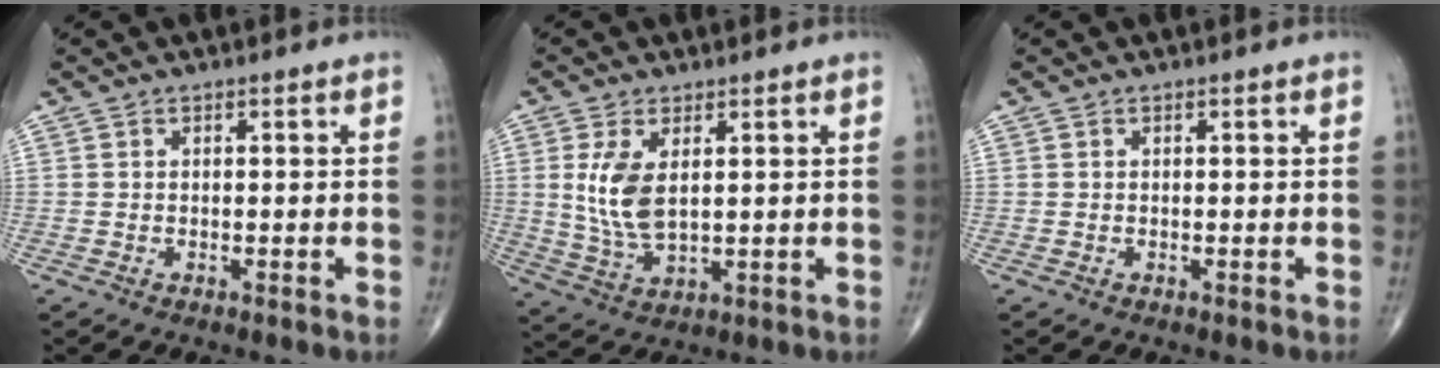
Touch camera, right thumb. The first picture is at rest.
{"total": 8.3, "force": [1.8, 4.1, 6.9], "torque": [-0.142, -0.014, 0.047]}
{"total": 0.0}